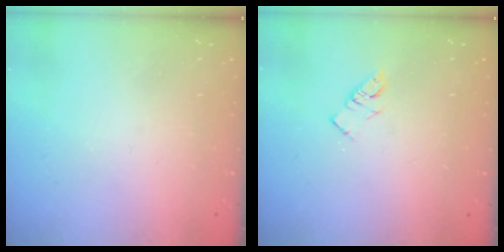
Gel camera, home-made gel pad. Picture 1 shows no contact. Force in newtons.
{"total": 4.0, "press": 4.0, "slide": 0.4}